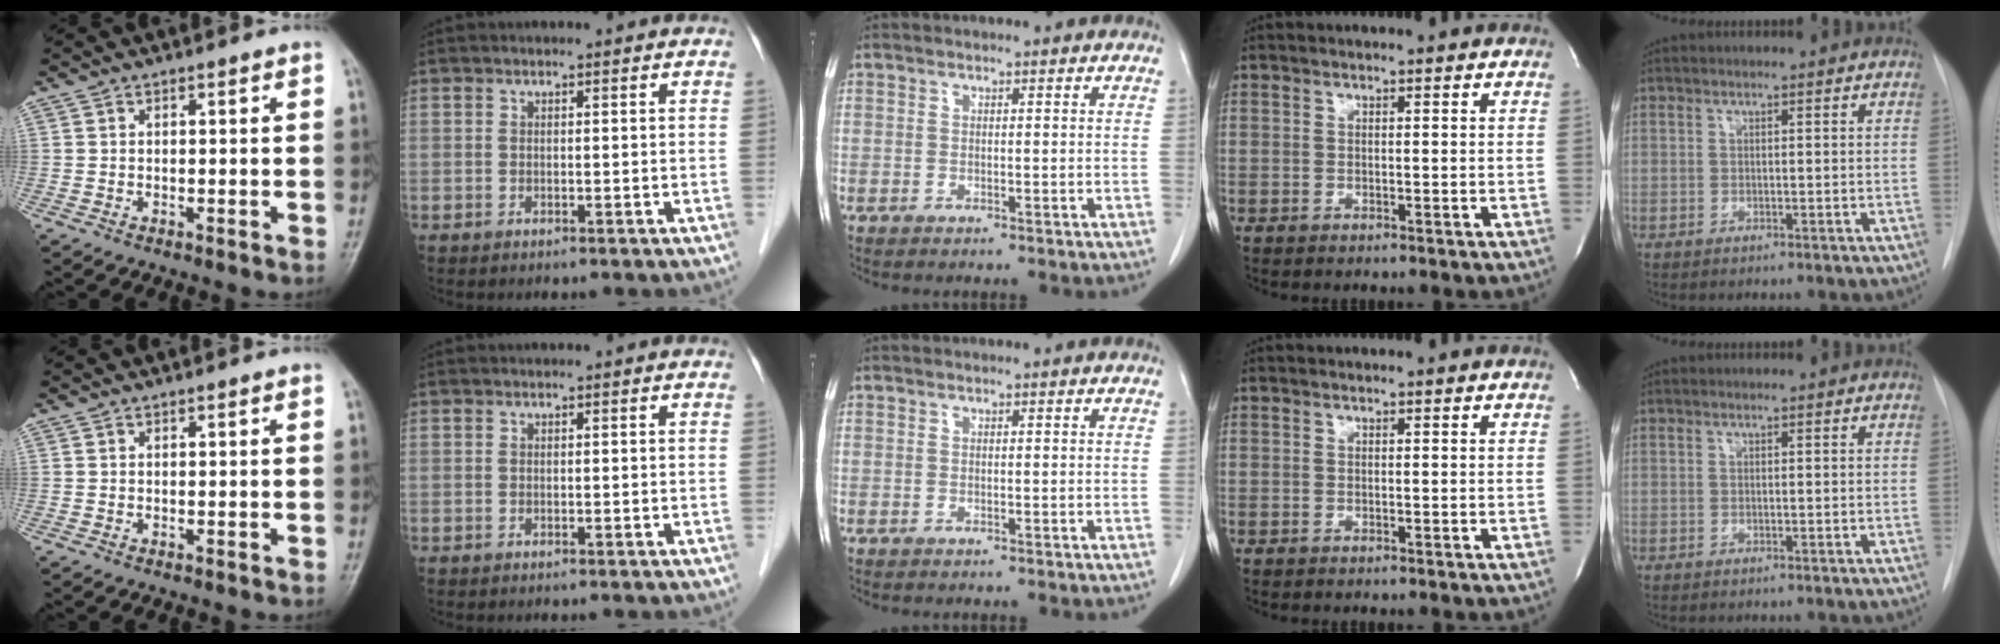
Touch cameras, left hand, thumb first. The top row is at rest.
{}